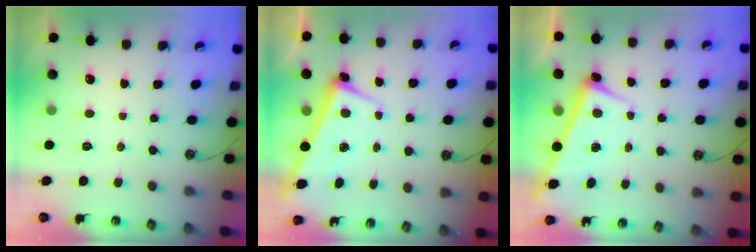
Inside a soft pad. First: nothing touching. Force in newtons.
{"total": 2.8, "press": 2.8, "slide": 0.4}
{"total": 2.6, "press": 2.5, "slide": 0.7}